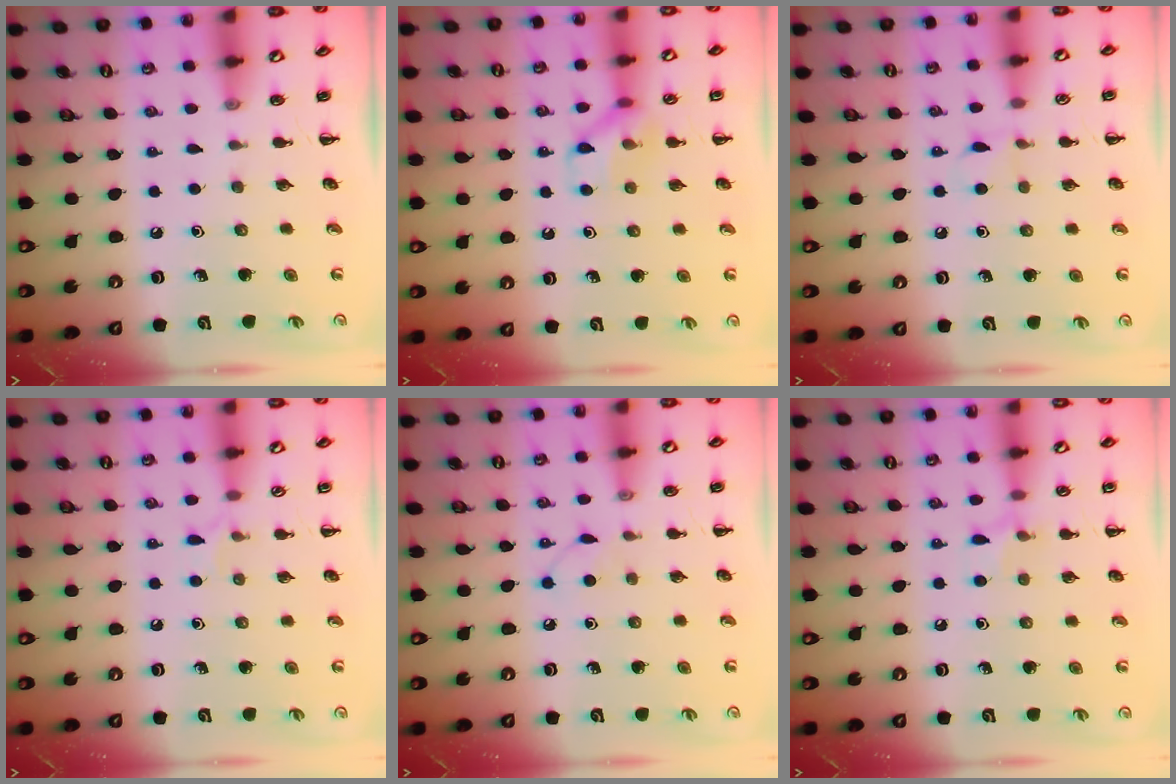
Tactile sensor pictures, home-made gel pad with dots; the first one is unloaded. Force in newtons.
{"total": 9.4, "press": 9.4, "slide": 0.8}
{"total": 4.7, "press": 4.5, "slide": 1.3}
{"total": 4.4, "press": 4.1, "slide": 1.5}
{"total": 3.3, "press": 3.2, "slide": 0.7}
{"total": 5.7, "press": 5.4, "slide": 1.8}